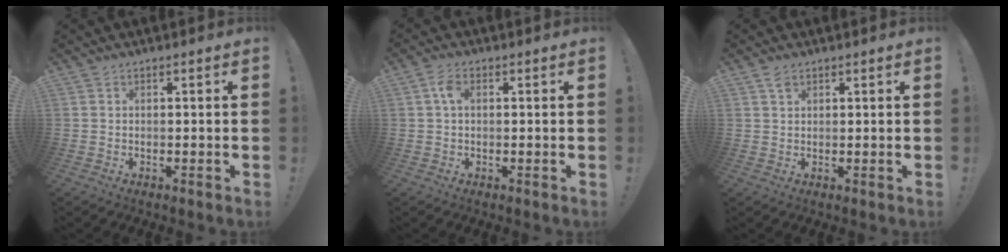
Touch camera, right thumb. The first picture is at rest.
{"total": 3.8, "force": [0.9, 2.1, 3.1], "torque": [-0.056, 0.006, 0.014]}
{"total": 2.2, "force": [1.5, 1.1, 1.2], "torque": [-0.011, -0.006, 0.026]}